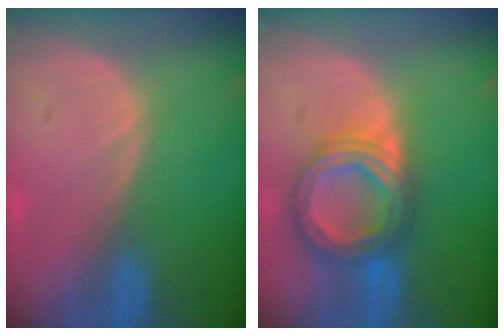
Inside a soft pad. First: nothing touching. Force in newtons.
{"total": 8.6, "press": 8.6, "slide": 0.7}